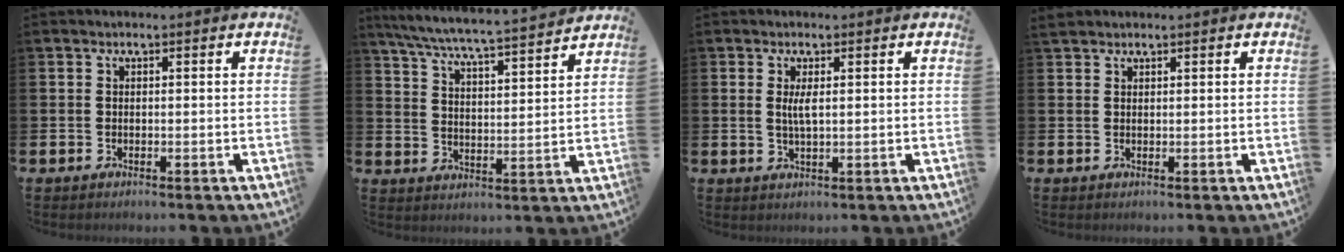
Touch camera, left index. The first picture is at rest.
{"total": 6.7, "force": [6.3, 0.0, 2.1], "torque": [-0.068, -0.048, 0.108]}
{"total": 2.2, "force": [0.7, 0.5, 2.0], "torque": [-0.035, 0.000, 0.009]}
{"total": 1.3, "force": [1.2, 0.4, 0.1], "torque": [0.006, 0.001, 0.021]}